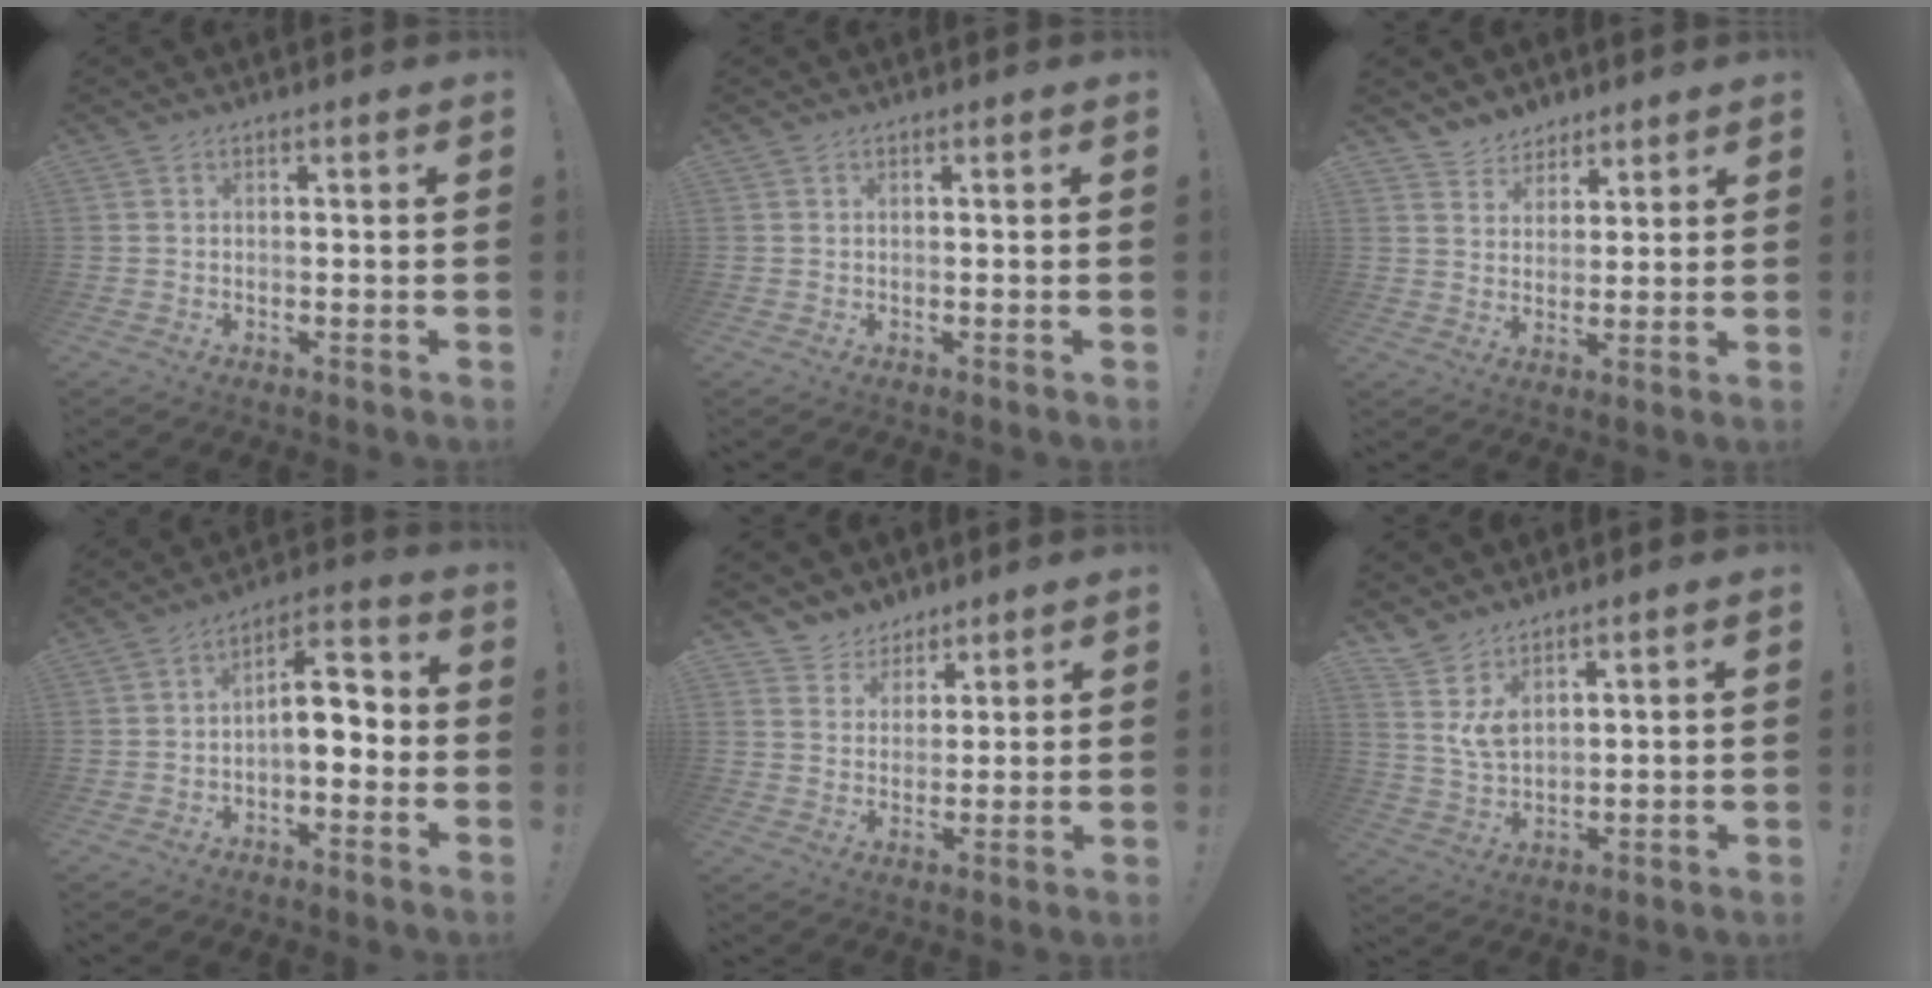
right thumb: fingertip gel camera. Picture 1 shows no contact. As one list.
[{"total": 0.0}, {"total": 5.7, "force": [4.5, 3.5, -0.3], "torque": [0.000, -0.039, 0.089]}, {"total": 9.0, "force": [-2.1, 4.8, 7.3], "torque": [-0.103, 0.012, -0.037]}, {"total": 5.7, "force": [4.2, 3.8, -0.4], "torque": [-0.001, -0.041, 0.083]}, {"total": 7.2, "force": [4.6, 3.7, 4.0], "torque": [-0.076, -0.022, 0.091]}]